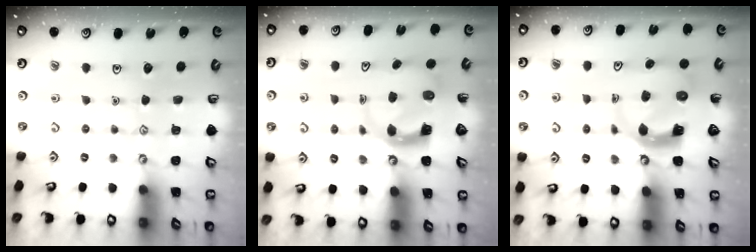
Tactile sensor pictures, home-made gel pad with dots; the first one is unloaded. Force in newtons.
{"total": 3.7, "press": 3.6, "slide": 0.5}
{"total": 4.3, "press": 4.3, "slide": 0.5}